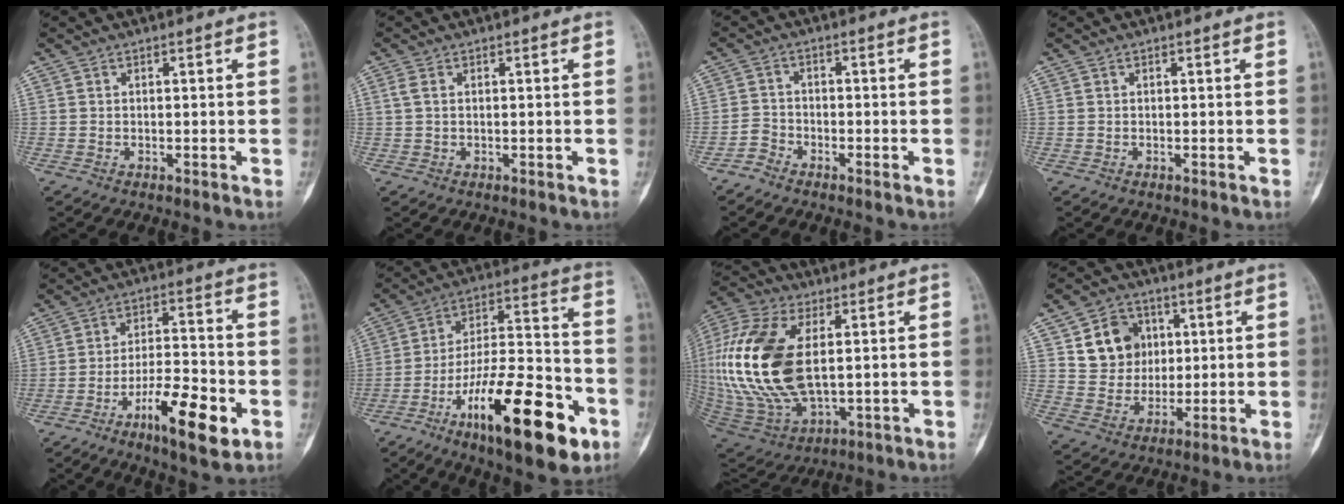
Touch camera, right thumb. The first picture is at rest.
{"total": 1.8, "force": [0.5, 1.1, 1.3], "torque": [-0.040, 0.007, 0.011]}
{"total": 2.7, "force": [-2.2, 1.4, 0.2], "torque": [0.002, 0.011, -0.051]}
{"total": 0.0}
{"total": 13.5, "force": [-6.1, 4.1, 11.3], "torque": [-0.178, 0.029, -0.097]}
{"total": 25.4, "force": [-11.8, 8.3, 20.9], "torque": [-0.318, 0.062, -0.188]}
{"total": 24.1, "force": [2.7, 13.1, 20.1], "torque": [-0.436, -0.016, 0.054]}
{"total": 10.9, "force": [3.4, 9.3, 4.7], "torque": [-0.032, -0.010, 0.065]}